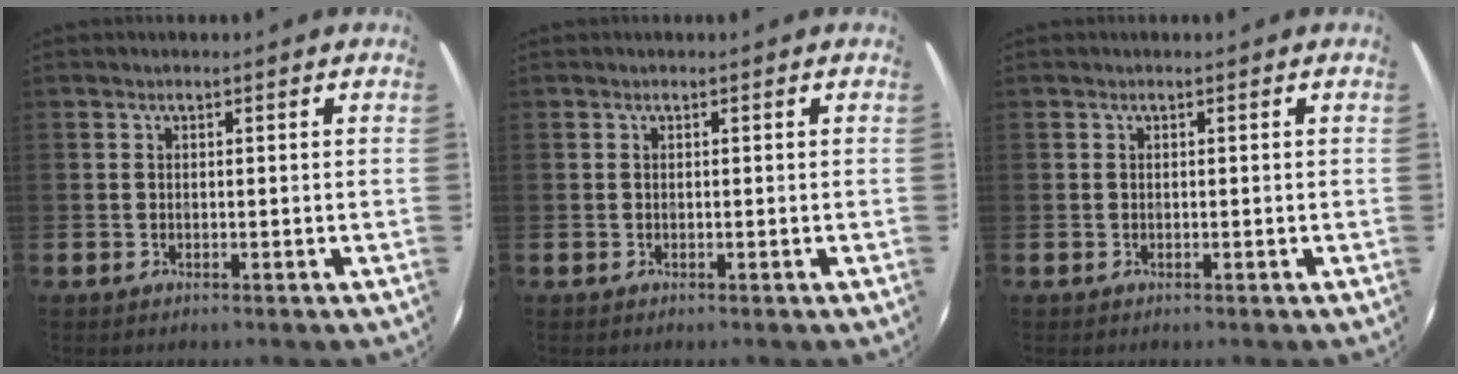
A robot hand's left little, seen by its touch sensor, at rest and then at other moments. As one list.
[{"total": 0.0}, {"total": 0.0}]